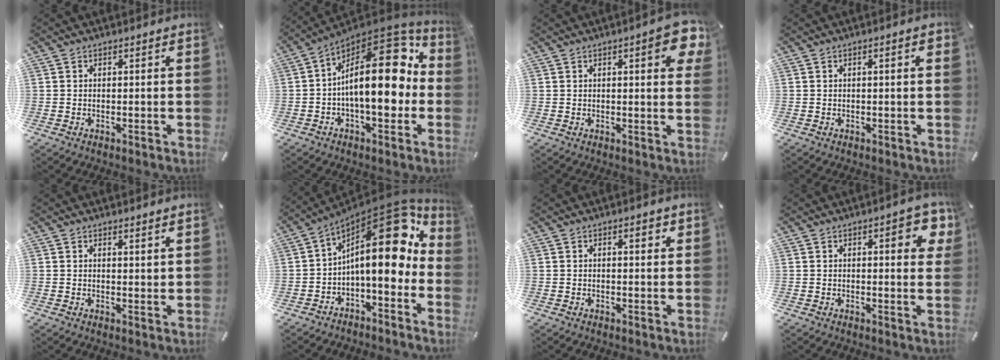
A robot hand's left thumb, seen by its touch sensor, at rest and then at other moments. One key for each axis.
{"total": 22.7, "fx": 1.5, "fy": 10.7, "fz": 19.9, "tx": -0.306, "ty": -0.026, "tz": 0.026}
{"total": 7.9, "fx": 3.3, "fy": 2.3, "fz": 6.8, "tx": -0.083, "ty": -0.014, "tz": 0.047}
{"total": 2.2, "fx": 0.3, "fy": 0.3, "fz": 2.1, "tx": -0.039, "ty": 0.002, "tz": 0.004}
{"total": 1.6, "fx": 1.6, "fy": 0.2, "fz": 0.2, "tx": 0.003, "ty": -0.010, "tz": 0.029}
{"total": 20.6, "fx": 5.3, "fy": 9.1, "fz": 17.7, "tx": -0.273, "ty": -0.054, "tz": 0.084}
{"total": 2.3, "fx": 1.0, "fy": 0.7, "fz": 1.9, "tx": -0.024, "ty": -0.002, "tz": 0.013}
{"total": 7.7, "fx": 3.0, "fy": 2.6, "fz": 6.5, "tx": -0.080, "ty": -0.008, "tz": 0.041}